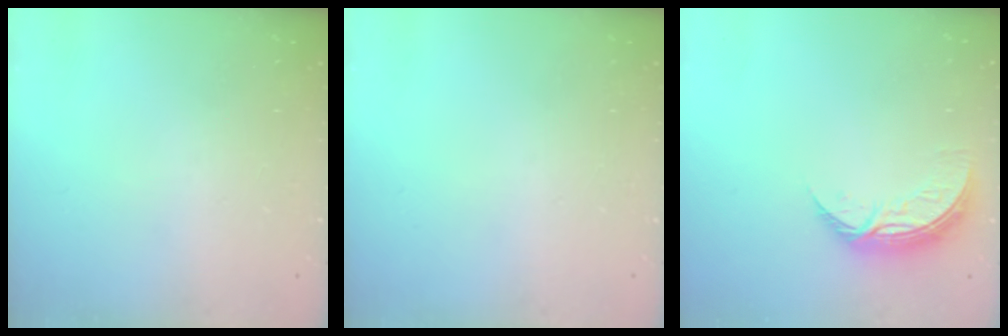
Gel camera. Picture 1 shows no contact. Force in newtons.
{"total": 0.0}
{"total": 8.5, "press": 8.5, "slide": 0.3}